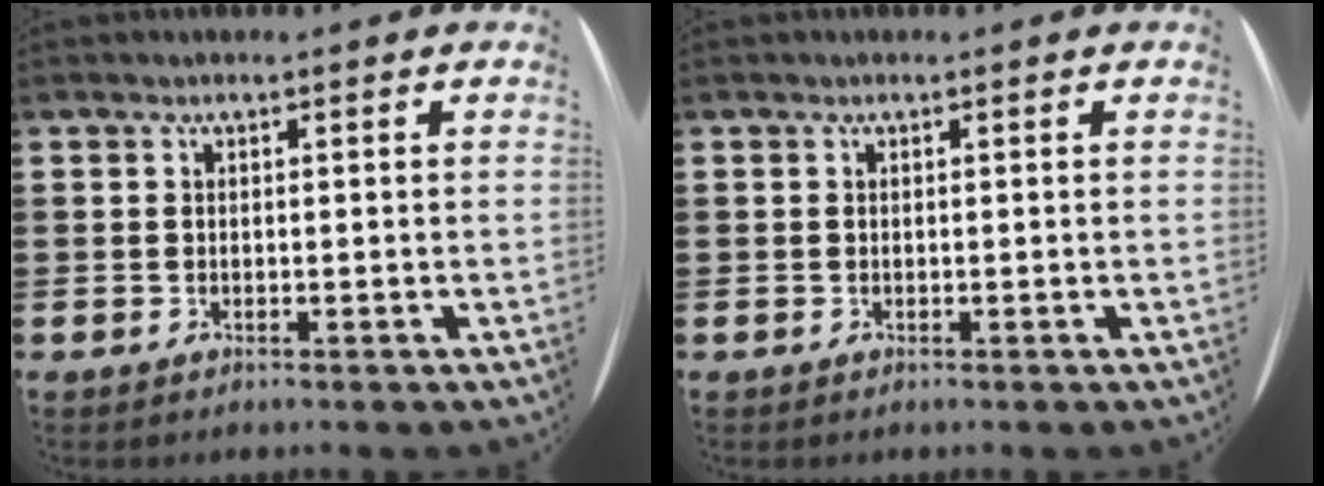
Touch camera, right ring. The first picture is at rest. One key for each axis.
{"total": 0.0}